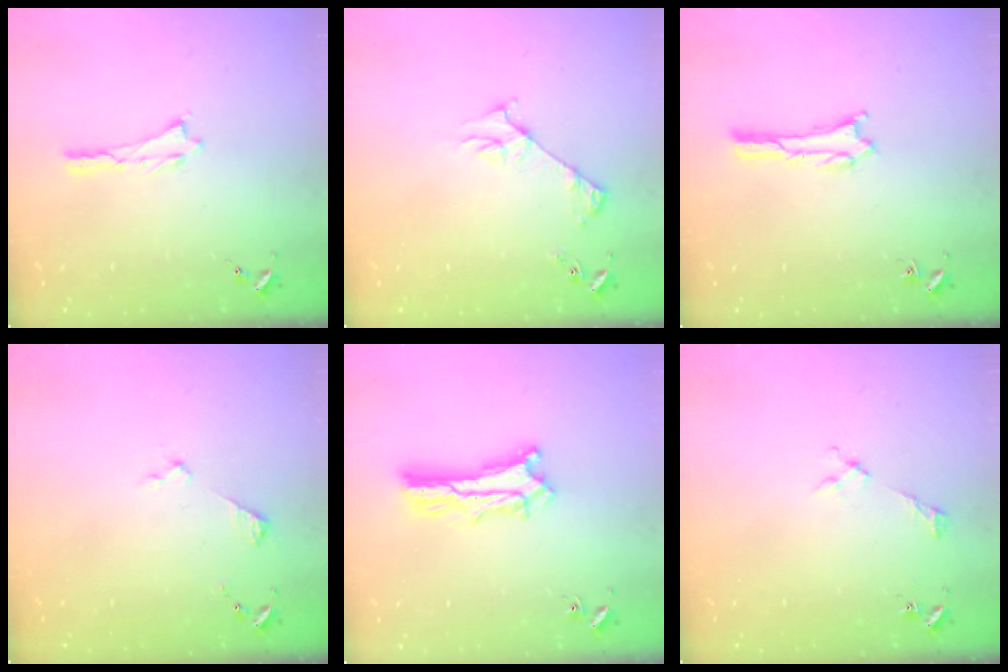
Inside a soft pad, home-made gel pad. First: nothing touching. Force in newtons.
{"total": 3.8, "press": 3.7, "slide": 0.4}
{"total": 0.8, "press": 0.8, "slide": 0.2}
{"total": 2.9, "press": 2.9, "slide": 0.3}
{"total": 4.6, "press": 4.6, "slide": 0.4}
{"total": 2.2, "press": 2.2, "slide": 0.3}